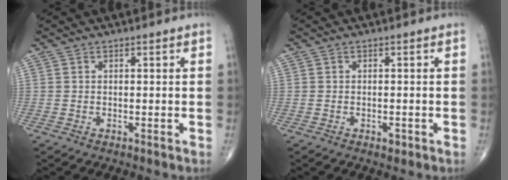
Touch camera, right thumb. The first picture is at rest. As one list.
[{"total": 1.2, "force": [-0.6, 0.6, 0.8], "torque": [-0.010, 0.000, -0.008]}]